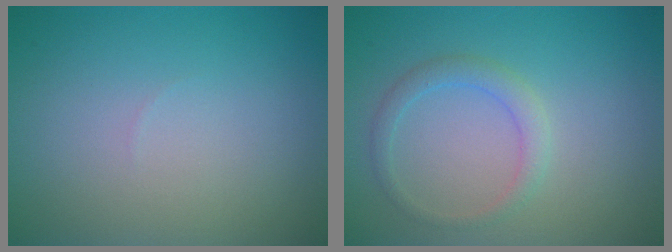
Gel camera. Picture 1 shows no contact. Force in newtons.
{"total": 1.8, "press": 1.8, "slide": 0.0}